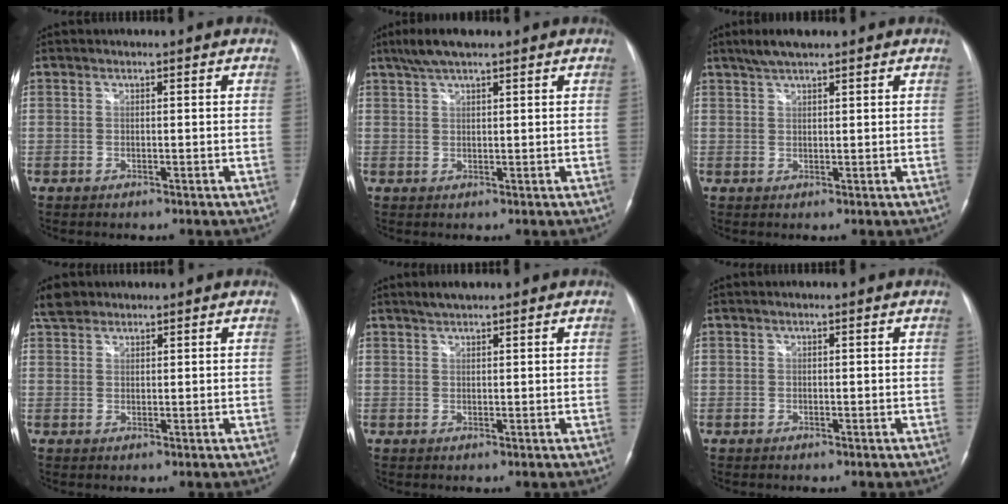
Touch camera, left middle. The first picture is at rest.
{"total": 4.9, "force": [3.8, 0.9, 3.1], "torque": [-0.067, 0.017, 0.072]}
{"total": 3.7, "force": [3.0, 0.5, 2.1], "torque": [-0.049, 0.009, 0.059]}
{"total": 3.3, "force": [2.7, 1.7, 0.7], "torque": [-0.024, 0.015, 0.053]}
{"total": 2.0, "force": [1.8, 0.3, 0.9], "torque": [-0.021, 0.006, 0.035]}
{"total": 0.0}